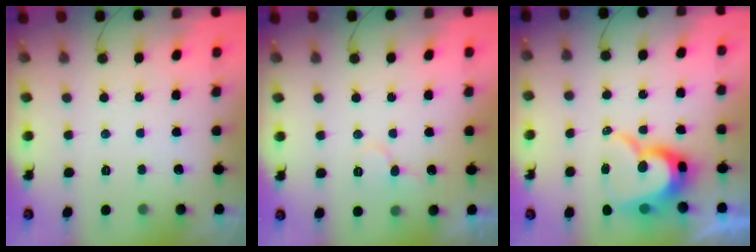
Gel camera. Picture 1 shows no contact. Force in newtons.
{"total": 7.6, "press": 7.6, "slide": 0.6}
{"total": 14.7, "press": 14.7, "slide": 1.4}